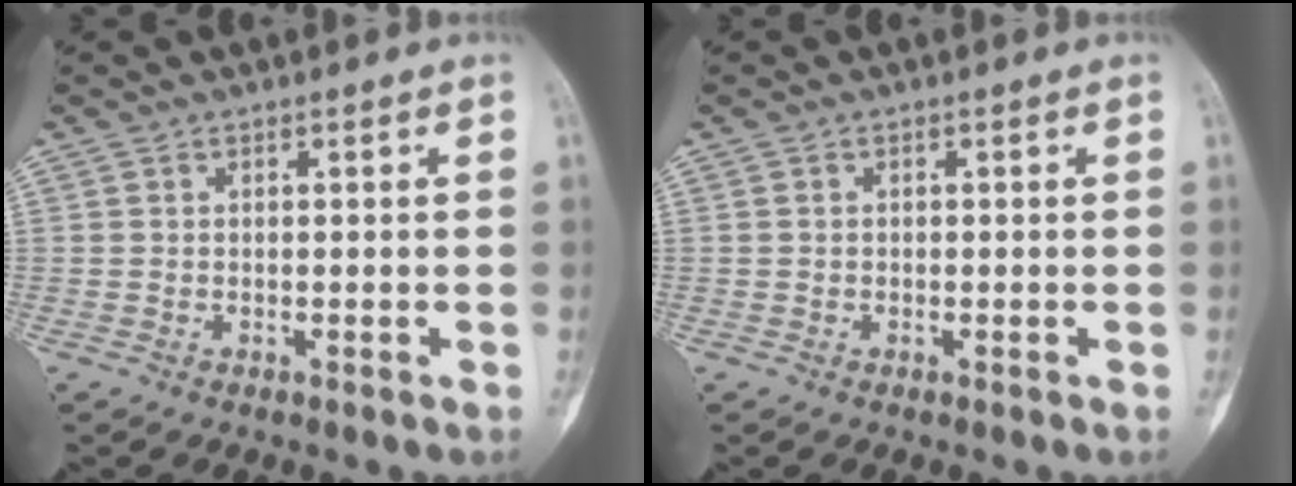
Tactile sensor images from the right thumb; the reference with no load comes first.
{"total": 0.0}